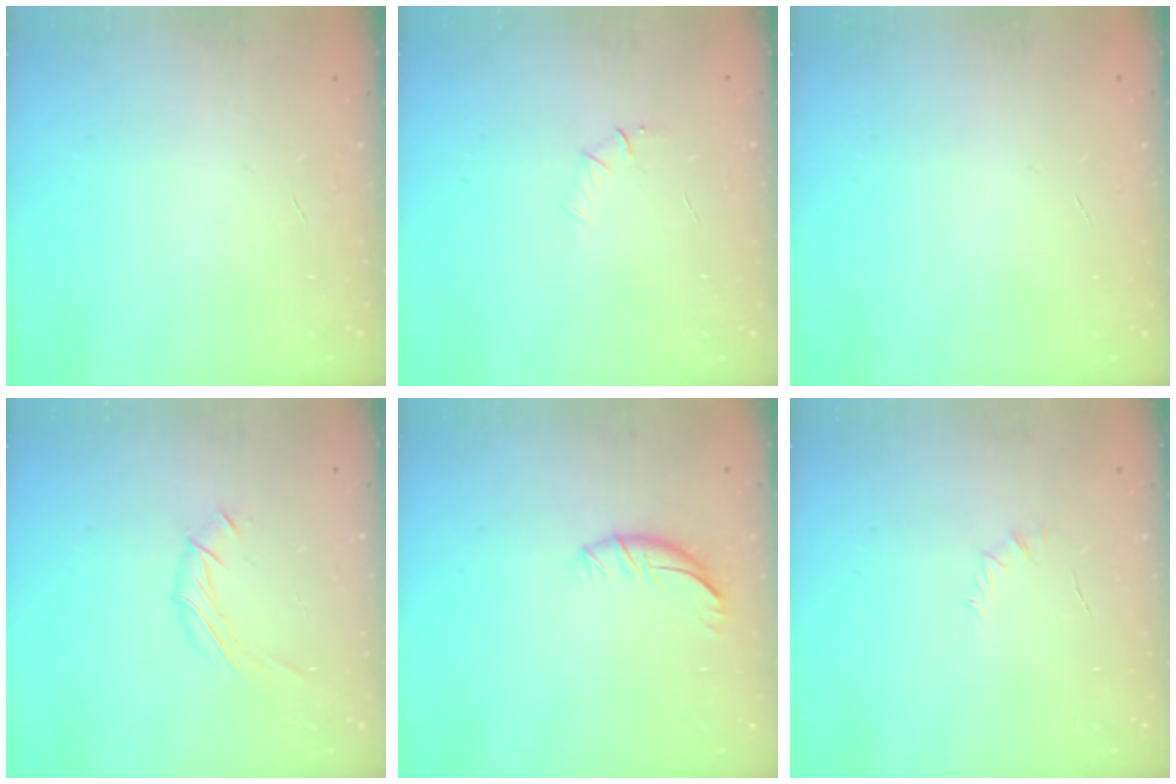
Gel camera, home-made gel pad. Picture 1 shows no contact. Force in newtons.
{"total": 4.5, "press": 4.2, "slide": 1.6}
{"total": 0.0}
{"total": 6.3, "press": 6.3, "slide": 0.6}
{"total": 7.5, "press": 7.5, "slide": 0.7}
{"total": 4.1, "press": 3.9, "slide": 1.3}